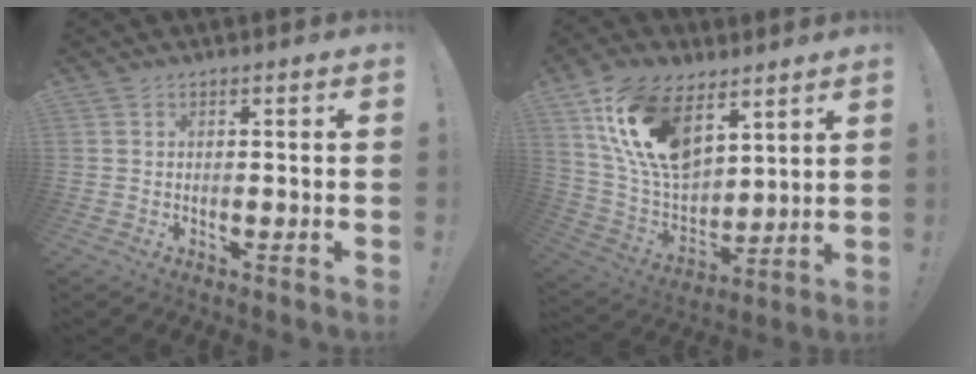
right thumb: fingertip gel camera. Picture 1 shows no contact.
{"total": 20.0, "force": [10.1, 12.1, 12.3], "torque": [-0.242, -0.056, 0.184]}